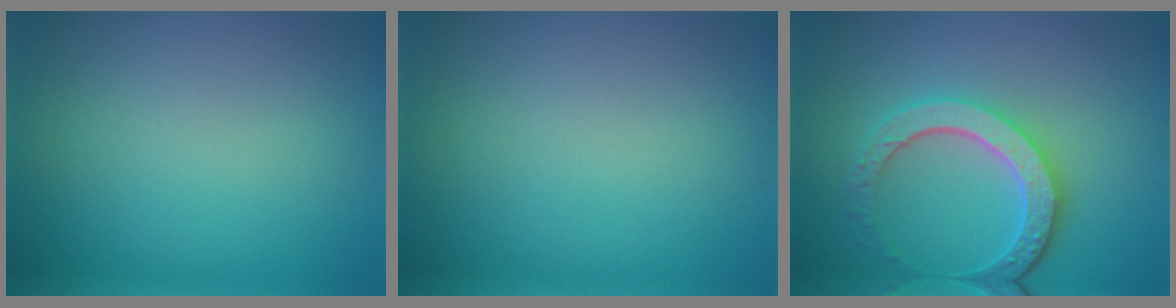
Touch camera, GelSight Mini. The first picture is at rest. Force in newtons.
{"total": 0.0}
{"total": 5.6, "press": 4.3, "slide": 3.6}